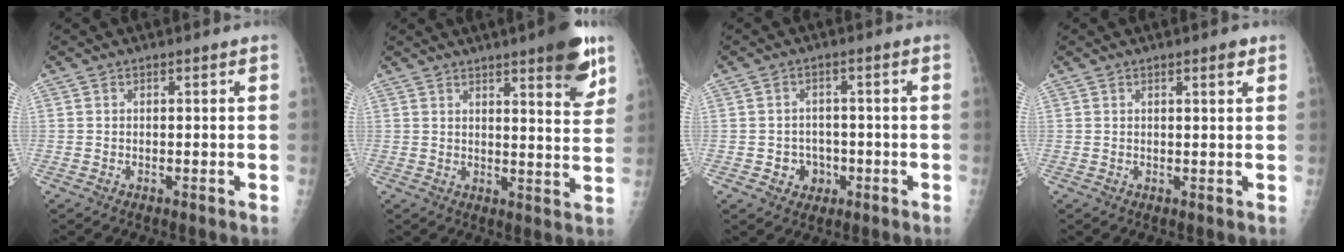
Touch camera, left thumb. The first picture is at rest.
{"total": 10.9, "force": [6.5, 2.3, 8.5], "torque": [-0.088, -0.033, 0.081]}
{"total": 4.3, "force": [-1.4, 3.8, 1.4], "torque": [0.005, 0.010, -0.018]}
{"total": 1.9, "force": [1.1, 0.3, 1.5], "torque": [-0.019, -0.005, 0.015]}